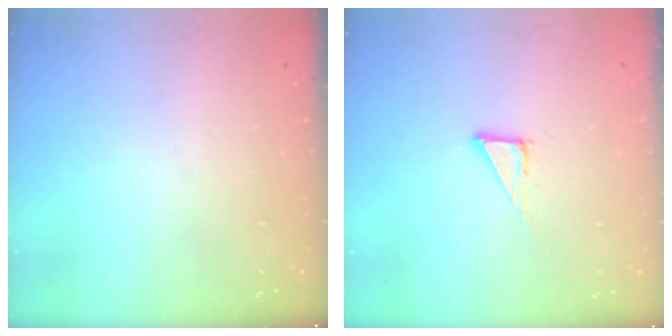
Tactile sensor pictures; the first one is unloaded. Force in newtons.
{"total": 4.7, "press": 4.7, "slide": 0.2}